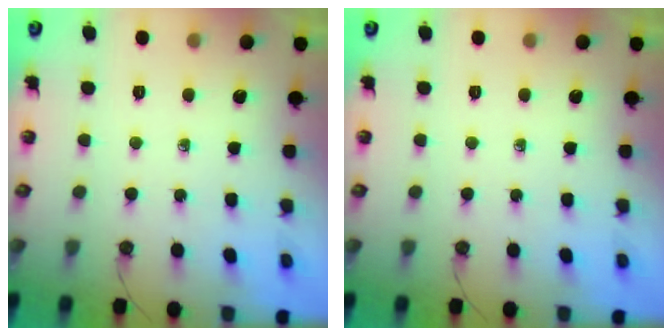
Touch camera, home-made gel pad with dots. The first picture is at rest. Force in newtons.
{"total": 0.0}